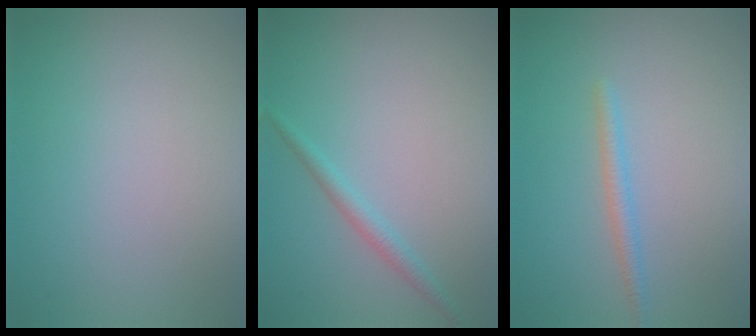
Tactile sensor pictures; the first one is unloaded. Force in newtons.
{"total": 1.4, "press": 1.4, "slide": 0.0}
{"total": 1.4, "press": 1.4, "slide": 0.0}